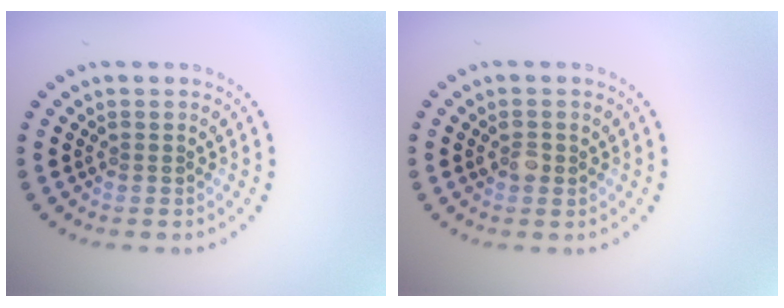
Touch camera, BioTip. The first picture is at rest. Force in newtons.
{"total": 1.4, "press": 1.3, "slide": 0.3}